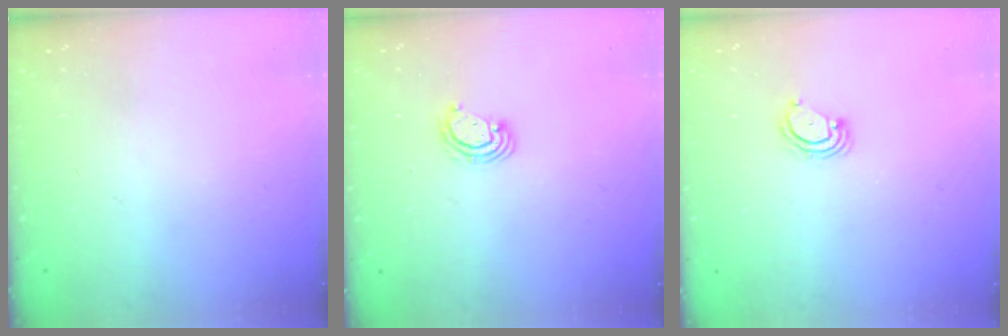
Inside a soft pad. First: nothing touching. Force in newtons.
{"total": 3.6, "press": 3.6, "slide": 0.4}
{"total": 2.3, "press": 2.3, "slide": 0.2}